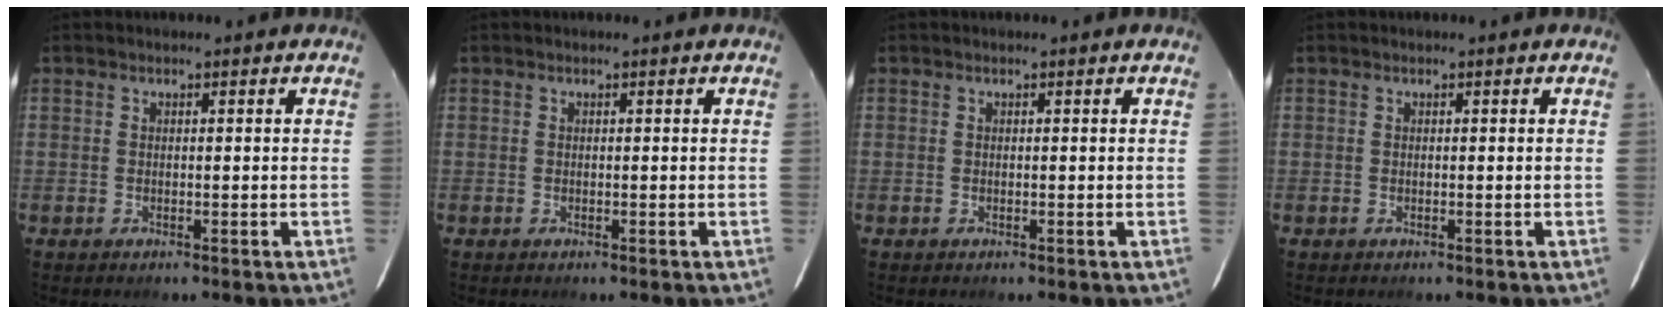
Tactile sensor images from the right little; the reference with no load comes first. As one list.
[{"total": 0.0}, {"total": 0.0}, {"total": 0.0}]